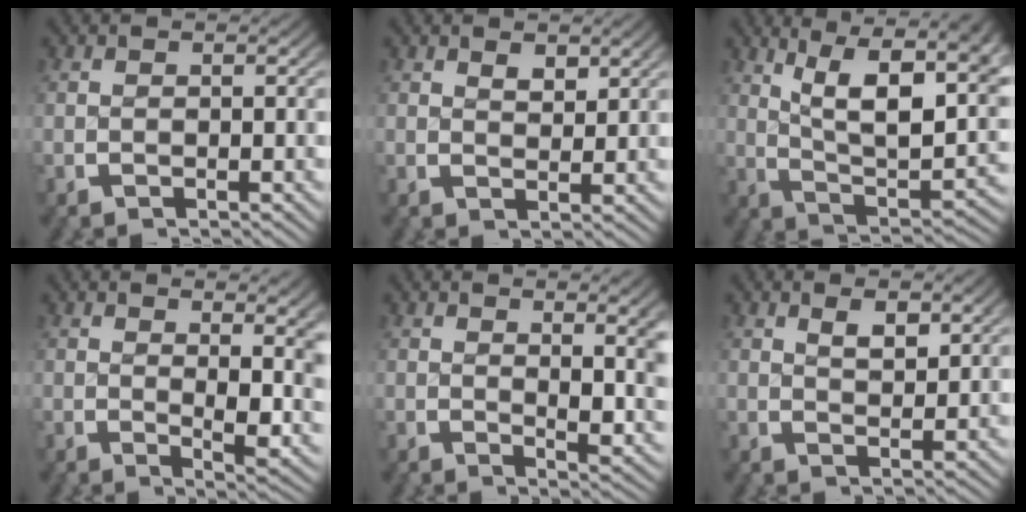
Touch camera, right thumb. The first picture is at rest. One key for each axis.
{"total": 1.6, "fx": 1.4, "fy": 0.5, "fz": 0.7, "tx": -0.006, "ty": -0.009, "tz": 0.030}
{"total": 13.6, "fx": 2.5, "fy": 8.0, "fz": 10.6, "tx": -0.175, "ty": -0.023, "tz": 0.041}
{"total": 5.2, "fx": 1.1, "fy": 2.1, "fz": 4.6, "tx": -0.056, "ty": -0.019, "tz": 0.024}
{"total": 4.6, "fx": 1.5, "fy": 1.5, "fz": 4.1, "tx": -0.046, "ty": -0.010, "tz": 0.027}
{"total": 2.0, "fx": 1.6, "fy": 0.4, "fz": 1.2, "tx": -0.015, "ty": -0.004, "tz": 0.034}